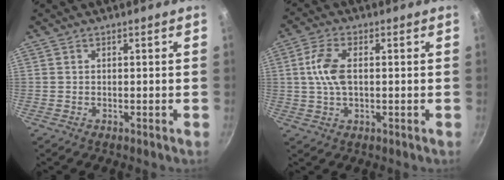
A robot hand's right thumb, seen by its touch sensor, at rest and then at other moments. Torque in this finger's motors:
{"motor_torque": [-0.23, -0.04, 0.22, 0.53, 0.04]}